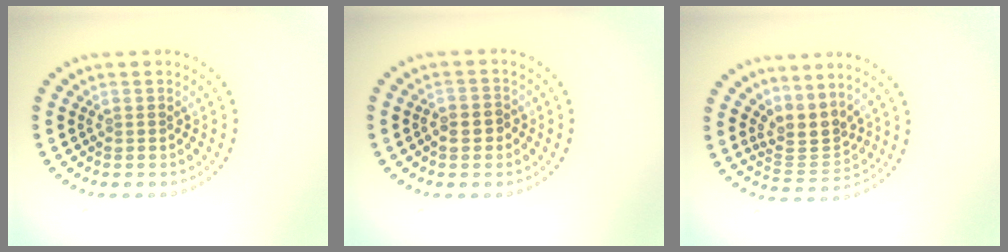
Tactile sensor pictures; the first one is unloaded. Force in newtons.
{"total": 1.5, "press": 1.5, "slide": 0.4}
{"total": 3.0, "press": 2.2, "slide": 2.0}